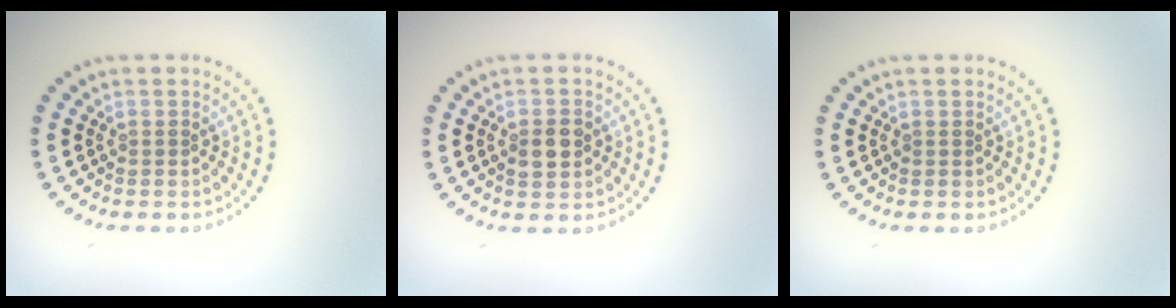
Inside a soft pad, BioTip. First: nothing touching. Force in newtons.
{"total": 2.8, "press": 2.8, "slide": 0.0}
{"total": 0.0}